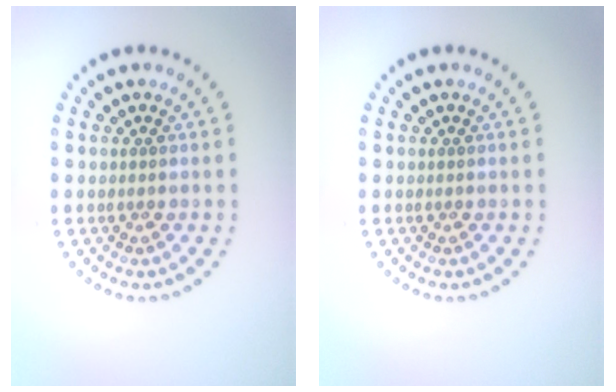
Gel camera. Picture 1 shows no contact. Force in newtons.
{"total": 0.0}